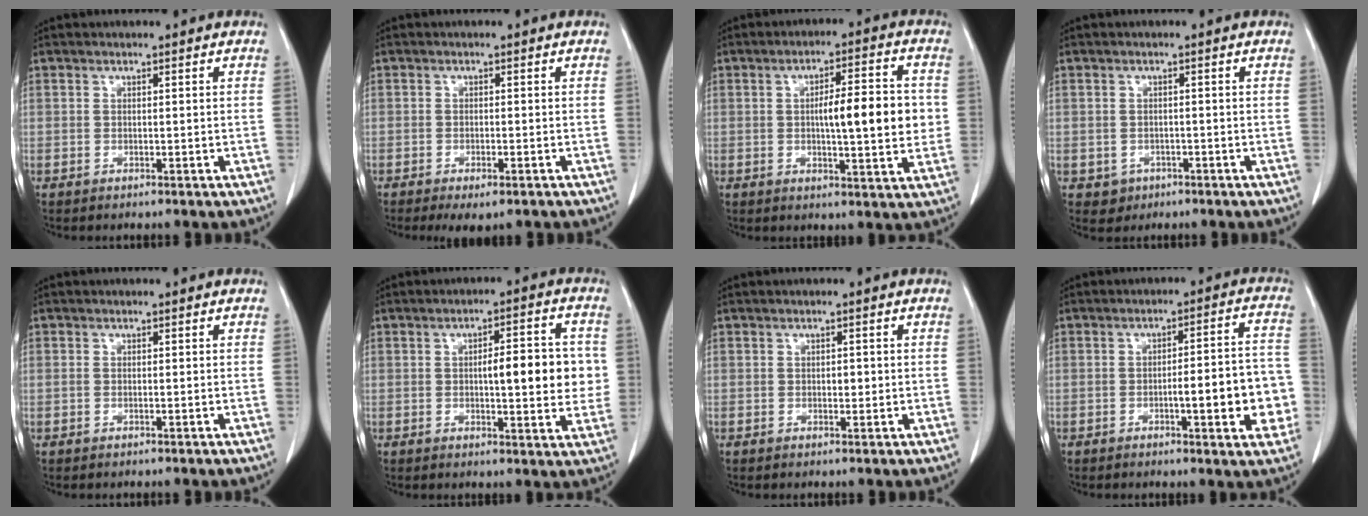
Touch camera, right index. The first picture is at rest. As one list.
[{"total": 3.8, "force": [-2.5, 1.1, 2.6], "torque": [-0.036, -0.006, -0.034]}, {"total": 10.5, "force": [0.2, 2.0, 10.3], "torque": [-0.150, 0.012, 0.003]}, {"total": 2.5, "force": [-1.0, 2.2, 0.3], "torque": [0.001, 0.008, -0.010]}, {"total": 0.0}, {"total": 9.6, "force": [0.4, 2.6, 9.2], "torque": [-0.120, 0.014, 0.006]}, {"total": 1.2, "force": [0.0, 0.7, 1.0], "torque": [-0.014, 0.001, 0.001]}, {"total": 10.7, "force": [-2.5, 2.1, 10.2], "torque": [-0.123, 0.023, -0.028]}]